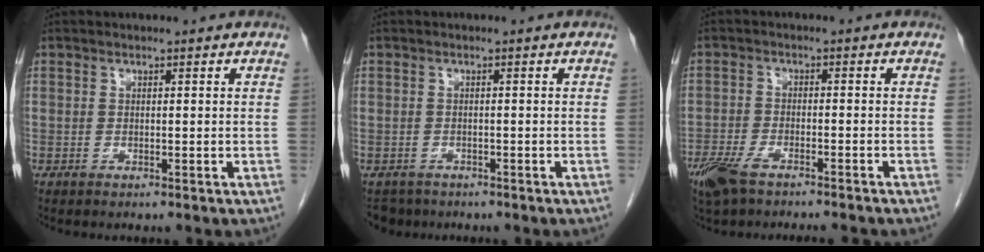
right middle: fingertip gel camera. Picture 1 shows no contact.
{"total": 3.0, "force": [-2.4, 1.8, -0.2], "torque": [0.001, 0.001, -0.038]}
{"total": 10.4, "force": [-8.2, 2.6, 5.8], "torque": [-0.105, -0.012, -0.129]}